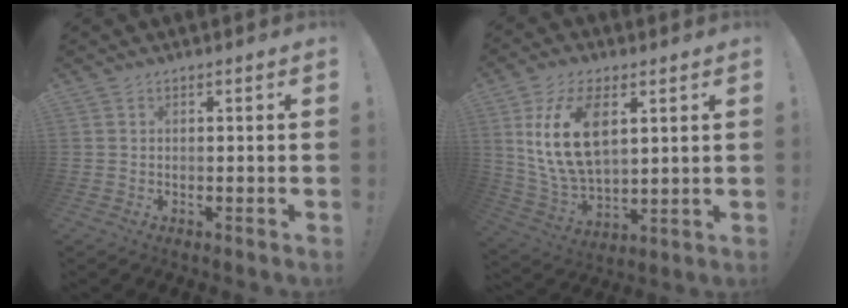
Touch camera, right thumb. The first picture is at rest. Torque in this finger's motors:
{"motor_torque": [-0.22, 1.13, 1.11, 1.05, 0.17]}